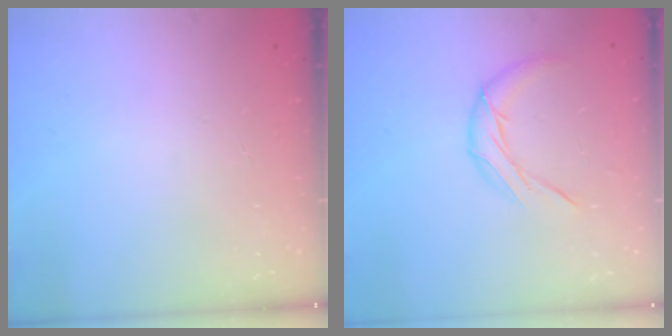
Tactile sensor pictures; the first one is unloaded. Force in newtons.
{"total": 9.5, "press": 9.5, "slide": 0.4}